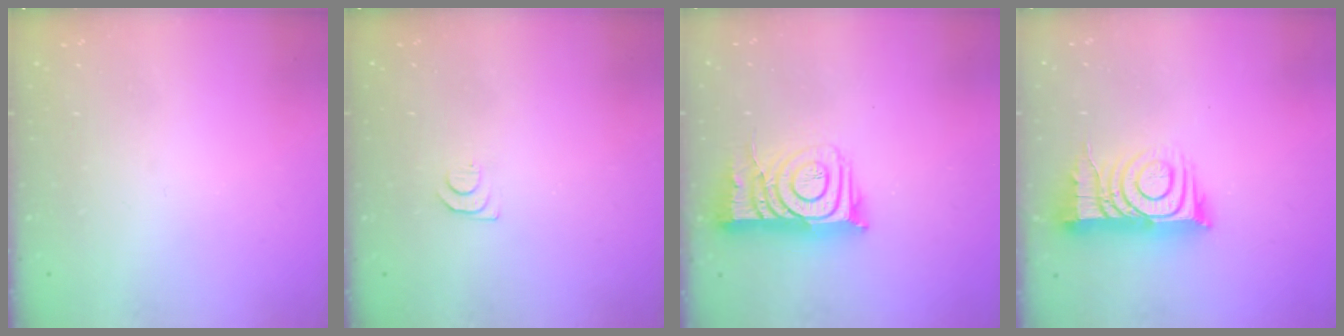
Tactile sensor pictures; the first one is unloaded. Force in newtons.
{"total": 4.0, "press": 4.0, "slide": 0.6}
{"total": 10.9, "press": 10.9, "slide": 1.1}
{"total": 12.7, "press": 12.7, "slide": 0.9}